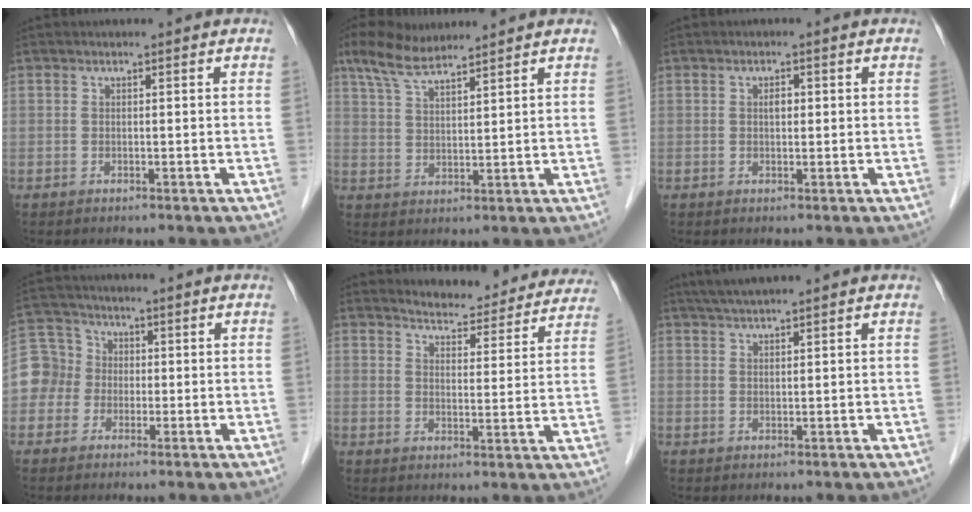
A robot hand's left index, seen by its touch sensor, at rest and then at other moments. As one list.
[{"total": 6.8, "force": [5.6, 1.3, 3.7], "torque": [-0.086, 0.024, 0.111]}, {"total": 1.4, "force": [0.2, 0.7, 1.2], "torque": [-0.019, 0.002, 0.005]}, {"total": 5.6, "force": [-1.1, 5.4, 1.0], "torque": [-0.030, 0.027, -0.023]}, {"total": 14.9, "force": [14.2, 3.4, 2.9], "torque": [-0.012, -0.025, 0.156]}, {"total": 3.8, "force": [3.2, -0.5, 2.0], "torque": [-0.036, 0.020, 0.062]}]